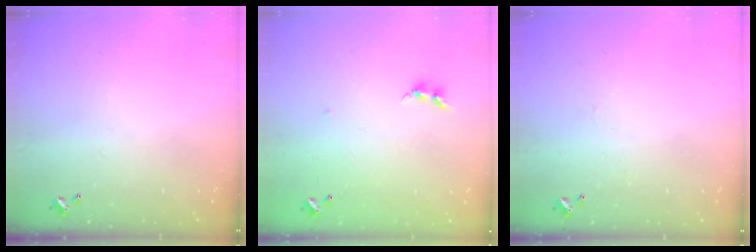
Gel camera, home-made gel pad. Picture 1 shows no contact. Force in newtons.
{"total": 5.1, "press": 5.0, "slide": 0.7}
{"total": 2.3, "press": 2.3, "slide": 0.4}